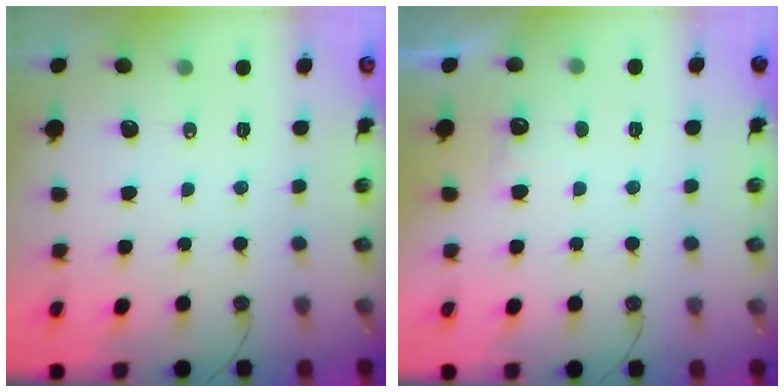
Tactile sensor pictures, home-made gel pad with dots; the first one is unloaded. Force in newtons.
{"total": 5.9, "press": 5.7, "slide": 1.4}